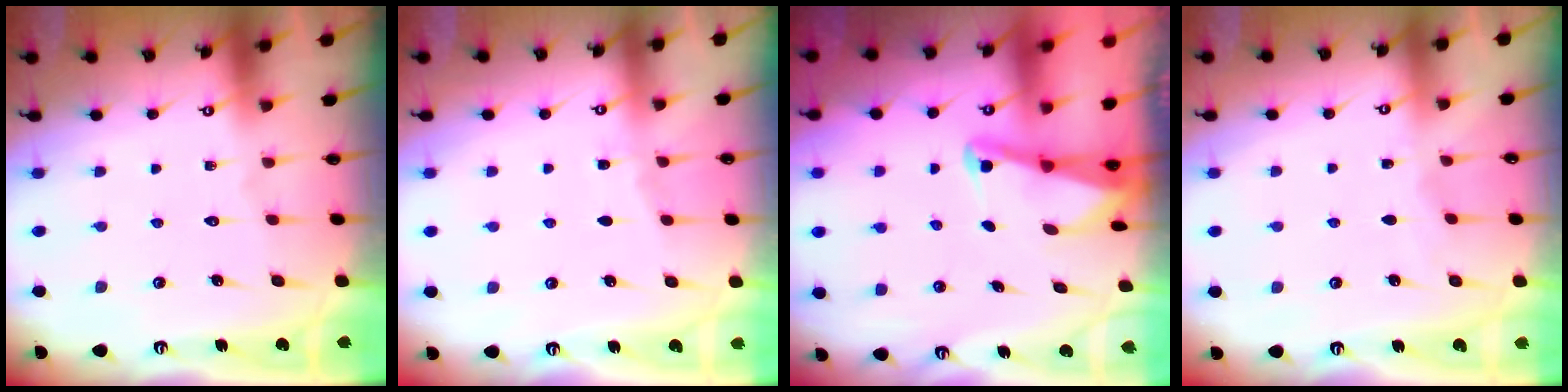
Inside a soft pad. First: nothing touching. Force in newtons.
{"total": 3.0, "press": 3.0, "slide": 0.4}
{"total": 2.2, "press": 2.2, "slide": 0.3}
{"total": 2.9, "press": 2.8, "slide": 0.4}